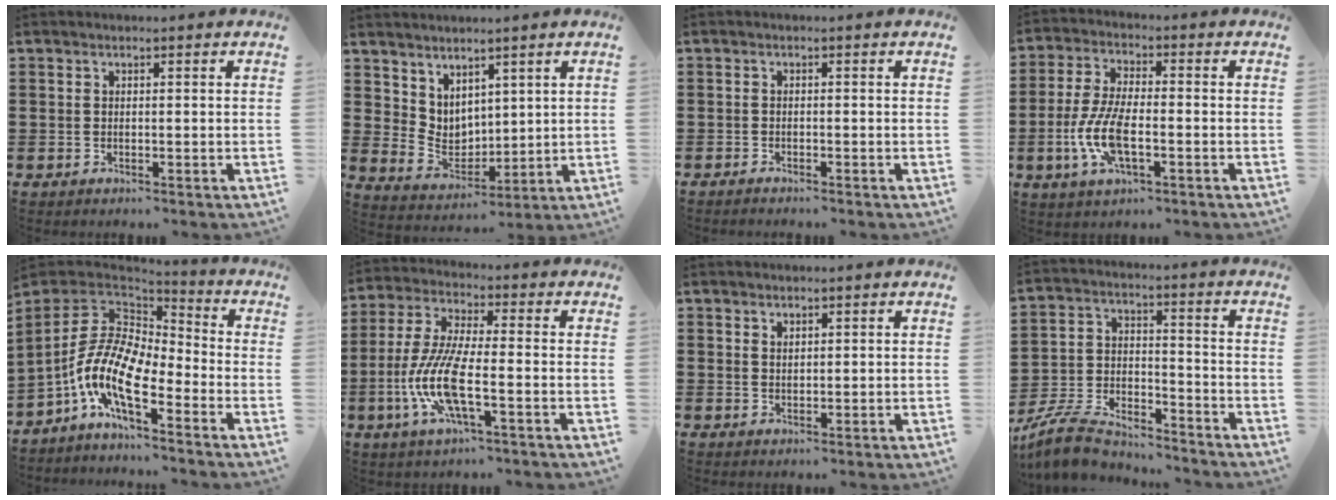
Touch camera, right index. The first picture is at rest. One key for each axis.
{"total": 4.9, "fx": 3.7, "fy": 3.1, "fz": 0.4, "tx": -0.029, "ty": -0.012, "tz": 0.072}
{"total": 0.8, "fx": -0.8, "fy": 0.0, "fz": 0.0, "tx": -0.002, "ty": 0.001, "tz": -0.018}
{"total": 8.6, "fx": -2.4, "fy": 3.3, "fz": 7.6, "tx": -0.175, "ty": -0.013, "tz": -0.048}
{"total": 12.7, "fx": -5.9, "fy": 5.6, "fz": 9.7, "tx": -0.230, "ty": -0.003, "tz": -0.125}
{"total": 10.4, "fx": -3.3, "fy": 2.7, "fz": 9.4, "tx": -0.218, "ty": -0.016, "tz": -0.068}
{"total": 1.3, "fx": 1.2, "fy": 0.6, "fz": 0.1, "tx": -0.003, "ty": 0.002, "tz": 0.023}
{"total": 7.8, "fx": -7.3, "fy": 1.5, "fz": 2.3, "tx": -0.063, "ty": 0.010, "tz": -0.146}